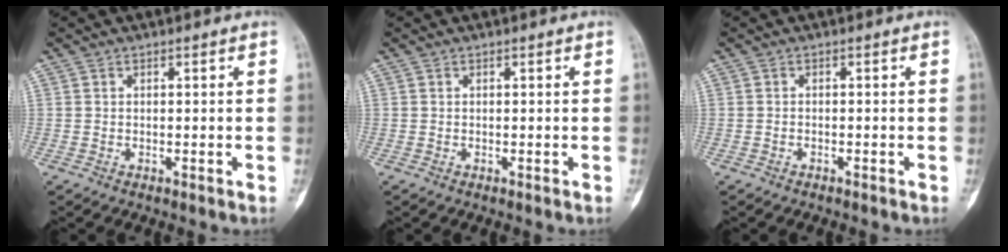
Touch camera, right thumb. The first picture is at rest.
{"total": 0.0}
{"total": 0.6, "force": [-0.5, 0.2, 0.2], "torque": [-0.010, 0.002, -0.007]}